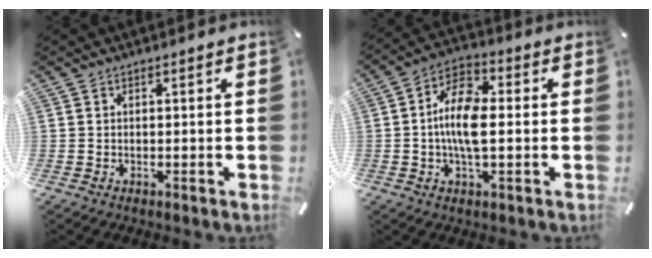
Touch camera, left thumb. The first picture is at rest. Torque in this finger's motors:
{"motor_torque": [0.12, 0.61, 0.75, -0.48, 0.37]}